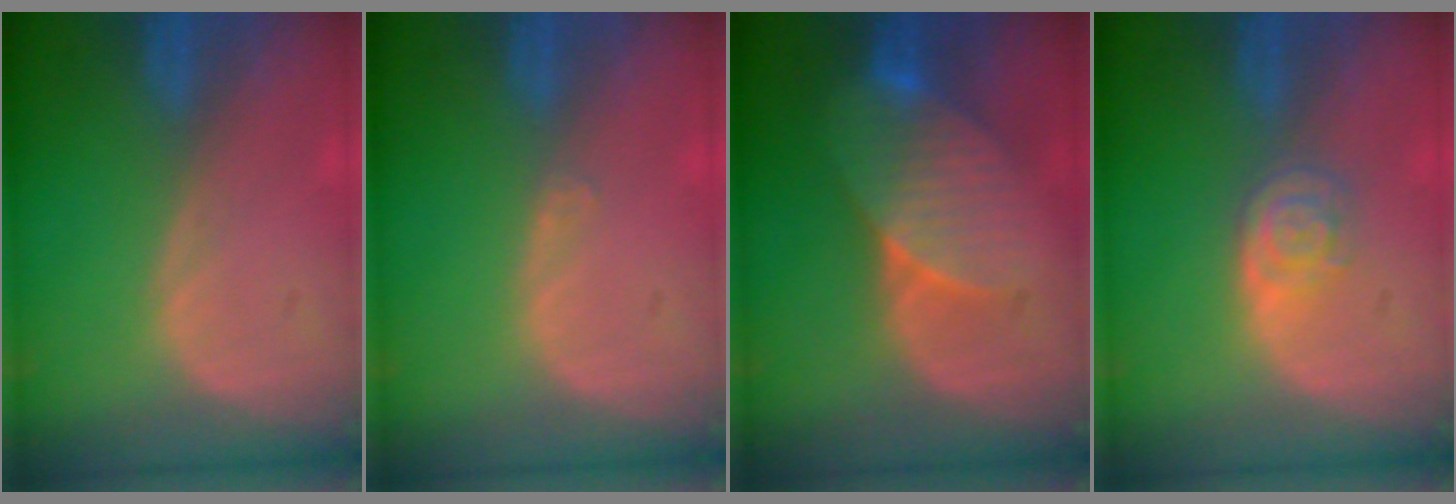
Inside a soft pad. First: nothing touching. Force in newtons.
{"total": 0.6, "press": 0.5, "slide": 0.4}
{"total": 7.3, "press": 7.2, "slide": 1.2}
{"total": 4.1, "press": 3.8, "slide": 1.5}